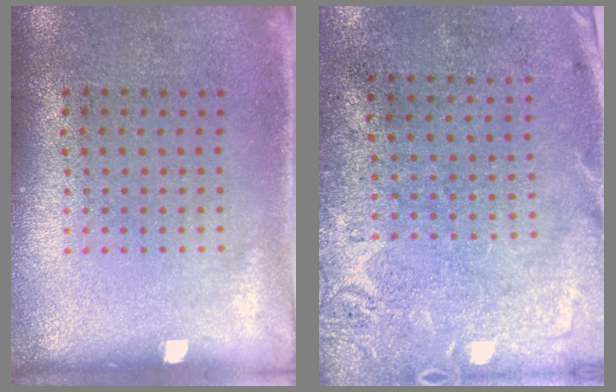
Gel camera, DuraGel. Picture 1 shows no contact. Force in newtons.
{"total": 2.8, "press": 2.2, "slide": 1.8}